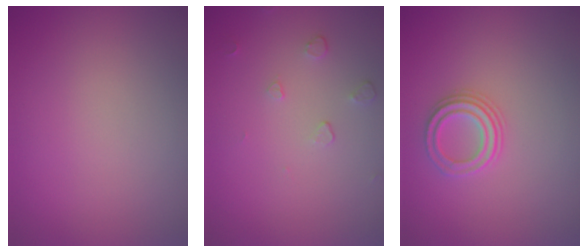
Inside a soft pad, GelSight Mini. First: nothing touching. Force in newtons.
{"total": 0.9, "press": 0.6, "slide": 0.7}
{"total": 2.3, "press": 2.2, "slide": 0.8}